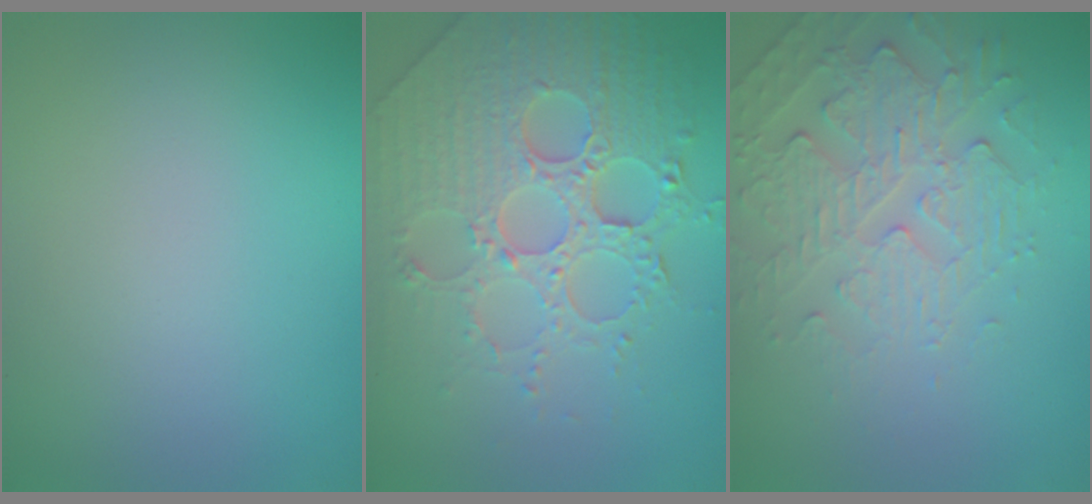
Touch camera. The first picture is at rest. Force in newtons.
{"total": 8.2, "press": 5.9, "slide": 5.6}
{"total": 4.8, "press": 3.5, "slide": 3.2}